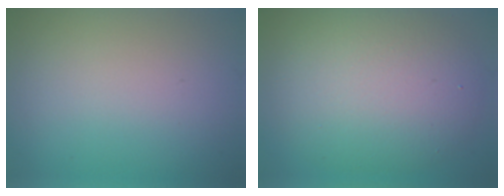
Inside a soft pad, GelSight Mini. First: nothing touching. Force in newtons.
{"total": 8.7, "press": 8.7, "slide": 0.6}